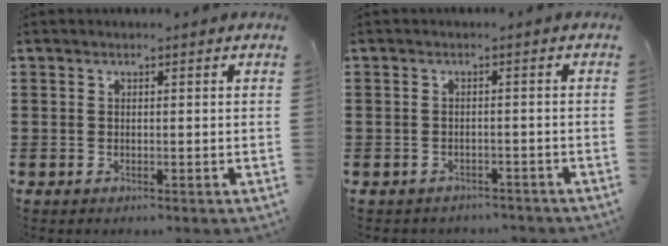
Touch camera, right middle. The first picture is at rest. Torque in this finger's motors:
{"motor_torque": [0.08, -0.08, 0.02, 0.03]}